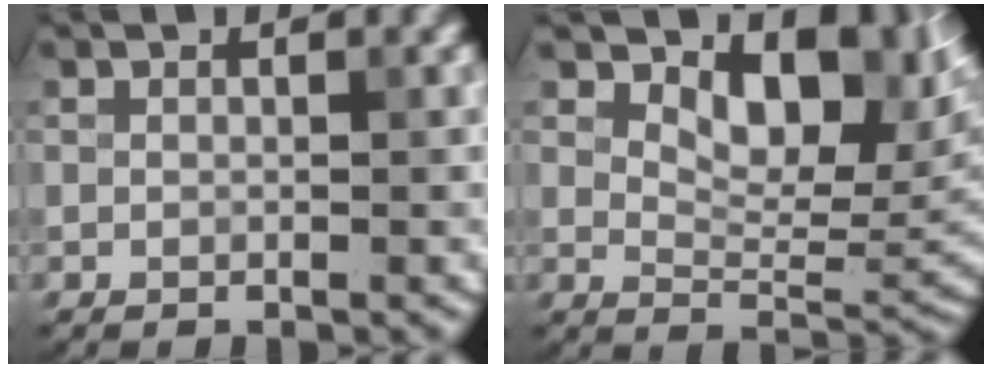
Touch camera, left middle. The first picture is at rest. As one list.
[{"total": 8.6, "force": [4.2, 4.1, 6.2], "torque": [-0.087, -0.010, 0.071]}]